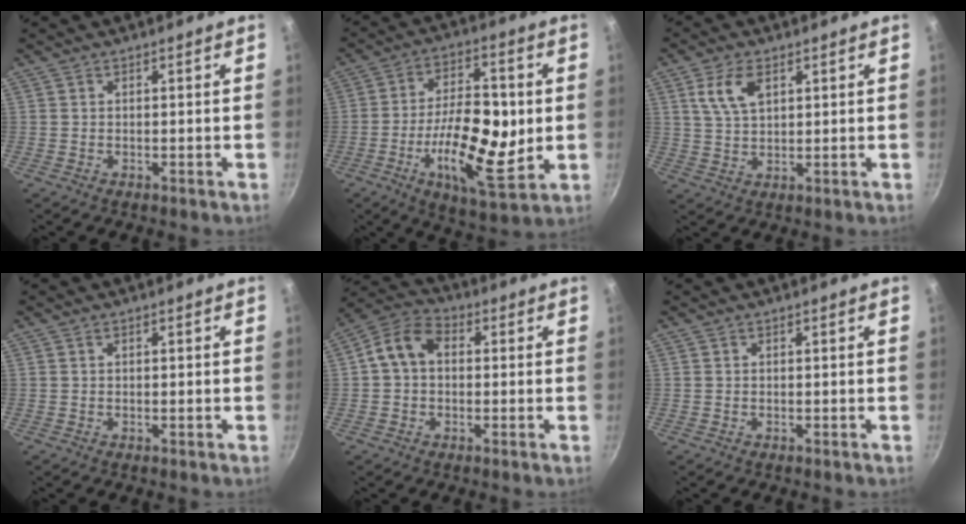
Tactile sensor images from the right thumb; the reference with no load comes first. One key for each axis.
{"total": 18.6, "fx": -2.4, "fy": 7.9, "fz": 16.7, "tx": -0.255, "ty": -0.002, "tz": -0.041}
{"total": 6.8, "fx": 2.7, "fy": 3.7, "fz": 5.0, "tx": -0.092, "ty": -0.003, "tz": 0.054}
{"total": 0.5, "fx": 0.1, "fy": 0.1, "fz": 0.5, "tx": -0.007, "ty": 0.000, "tz": 0.002}
{"total": 8.2, "fx": 0.7, "fy": 6.1, "fz": 5.4, "tx": -0.082, "ty": 0.023, "tz": -0.004}
{"total": 0.0}